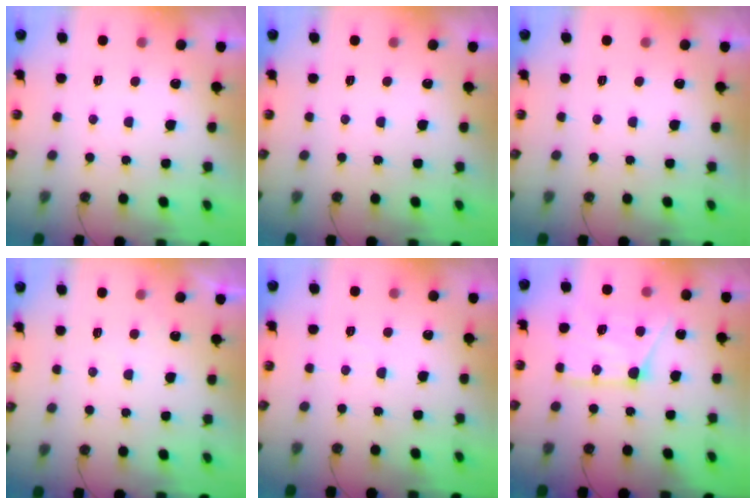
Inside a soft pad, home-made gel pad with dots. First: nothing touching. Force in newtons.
{"total": 0.0}
{"total": 0.0}
{"total": 2.8, "press": 2.8, "slide": 0.3}
{"total": 3.9, "press": 3.9, "slide": 0.6}
{"total": 17.2, "press": 17.1, "slide": 1.2}